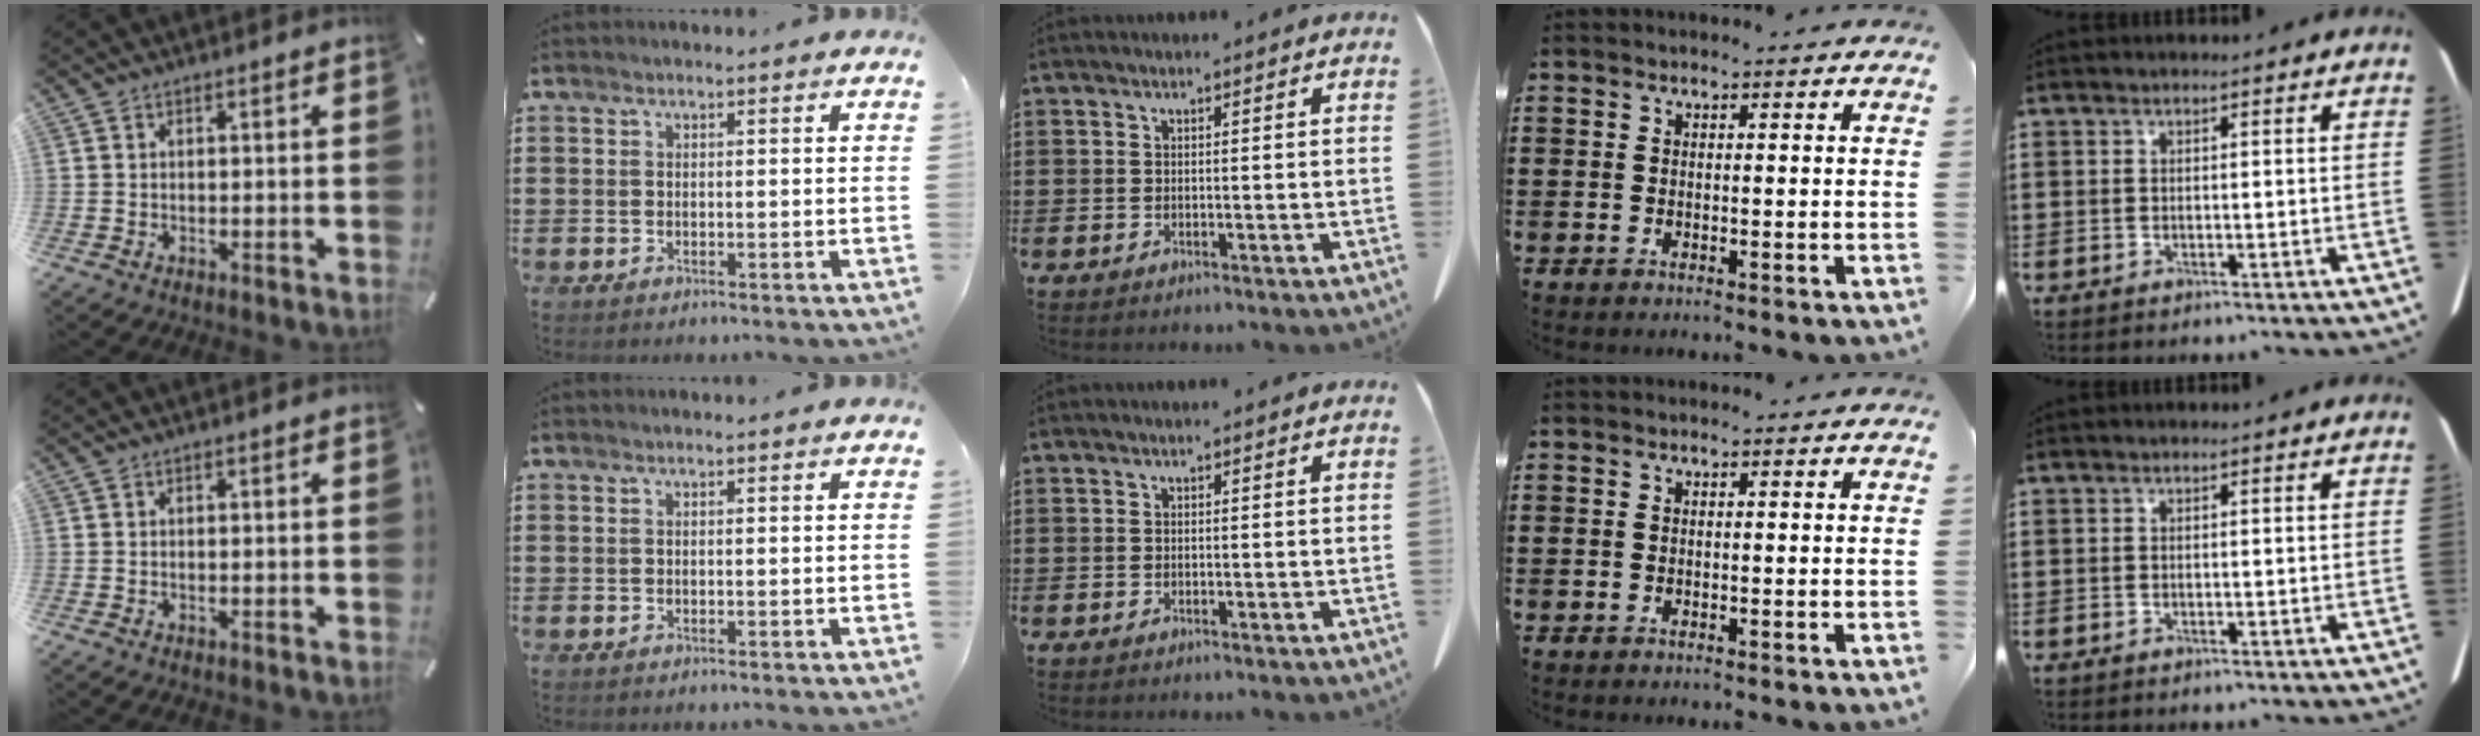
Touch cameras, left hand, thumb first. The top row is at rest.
{}